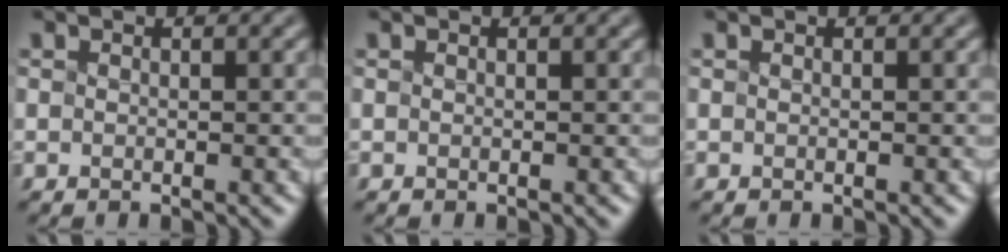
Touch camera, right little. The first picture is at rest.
{"total": 0.0}
{"total": 0.0}